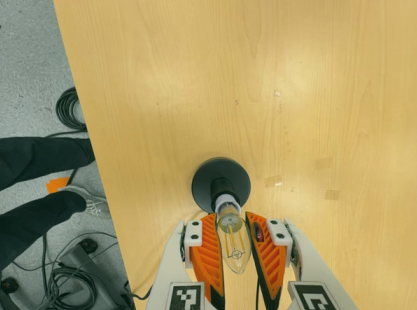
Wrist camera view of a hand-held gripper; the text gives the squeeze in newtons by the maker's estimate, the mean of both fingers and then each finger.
{"total": 20.9, "left": 21.9, "right": 19.9}